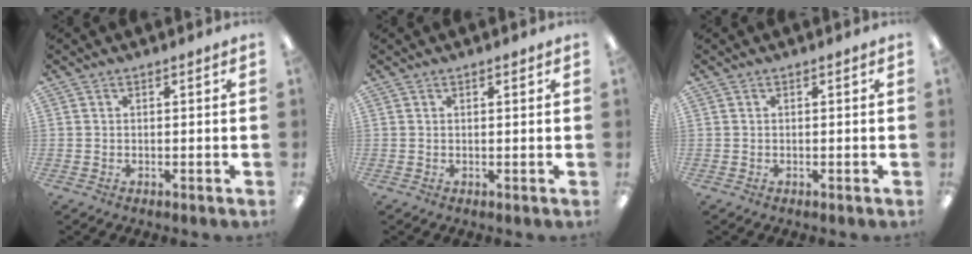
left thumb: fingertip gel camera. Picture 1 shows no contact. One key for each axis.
{"total": 0.9, "fx": 0.5, "fy": 0.2, "fz": 0.8, "tx": -0.008, "ty": -0.002, "tz": 0.006}
{"total": 0.0}